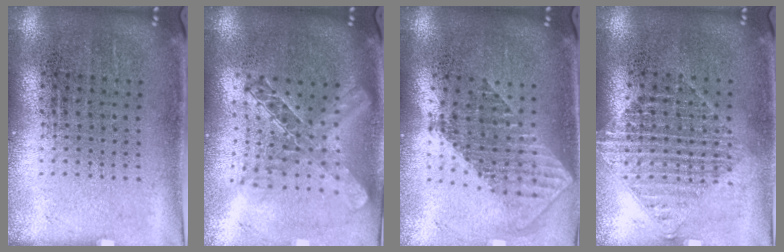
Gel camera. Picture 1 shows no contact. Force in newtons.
{"total": 1.9, "press": 1.6, "slide": 1.0}
{"total": 1.9, "press": 1.5, "slide": 1.1}
{"total": 1.2, "press": 1.1, "slide": 0.5}